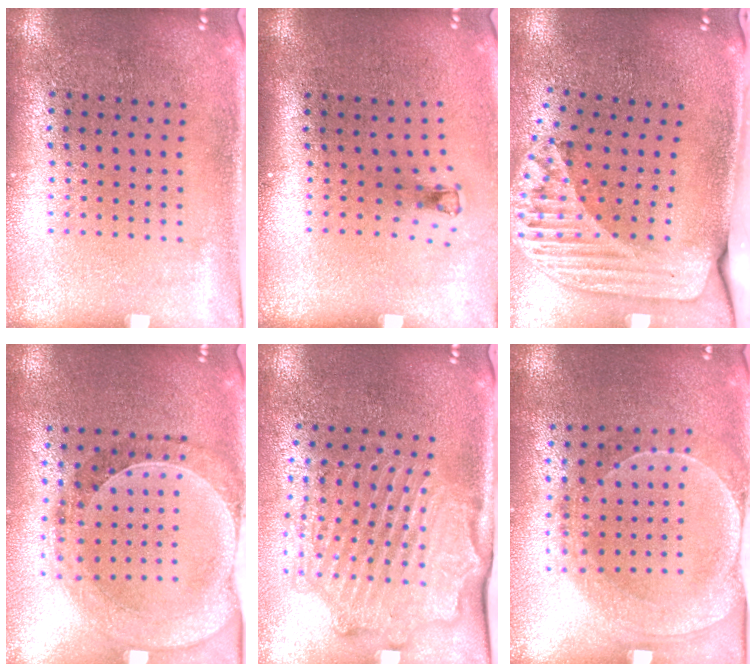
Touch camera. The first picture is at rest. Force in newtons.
{"total": 0.7, "press": 0.3, "slide": 0.6}
{"total": 2.3, "press": 1.7, "slide": 1.5}
{"total": 0.8, "press": 0.7, "slide": 0.3}
{"total": 2.2, "press": 2.2, "slide": 0.2}
{"total": 1.8, "press": 1.8, "slide": 0.5}